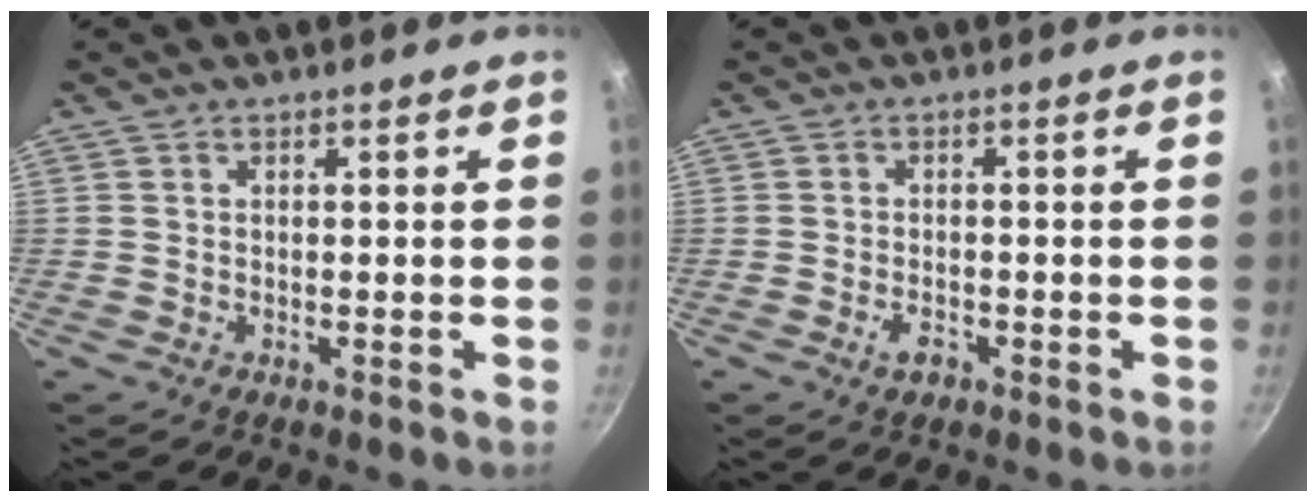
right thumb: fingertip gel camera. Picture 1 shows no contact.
{"total": 2.5, "force": [-1.3, 1.4, 1.6], "torque": [-0.026, 0.011, -0.023]}